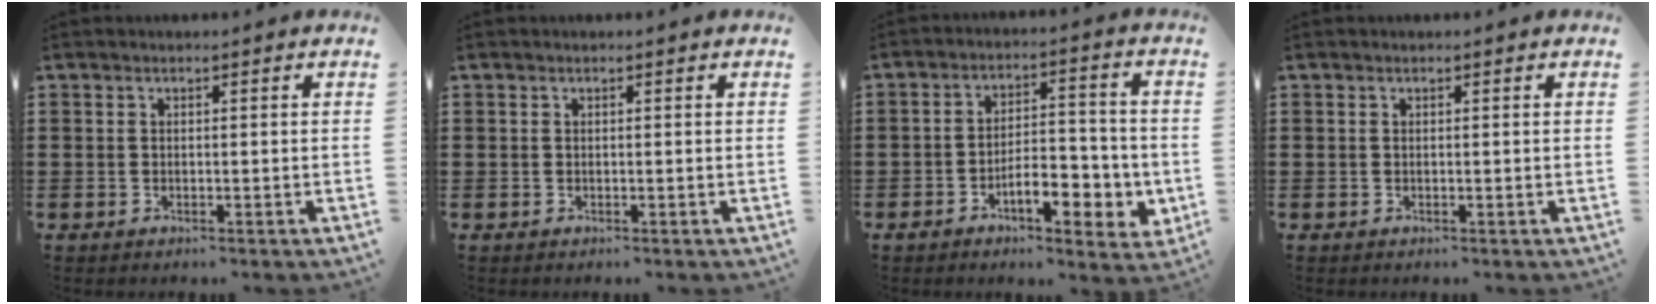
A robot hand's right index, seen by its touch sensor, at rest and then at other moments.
{"total": 0.0}
{"total": 8.1, "force": [-3.3, 3.6, 6.5], "torque": [-0.090, 0.006, -0.057]}
{"total": 0.0}